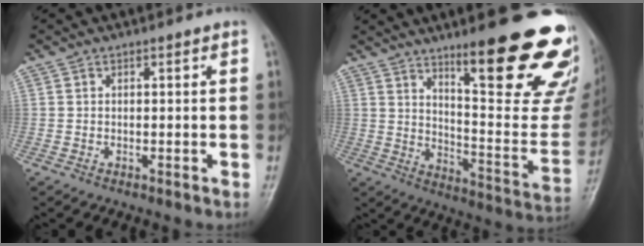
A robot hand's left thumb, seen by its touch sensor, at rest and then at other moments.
{"total": 26.5, "force": [16.5, 5.5, 20.0], "torque": [-0.217, -0.100, 0.241]}